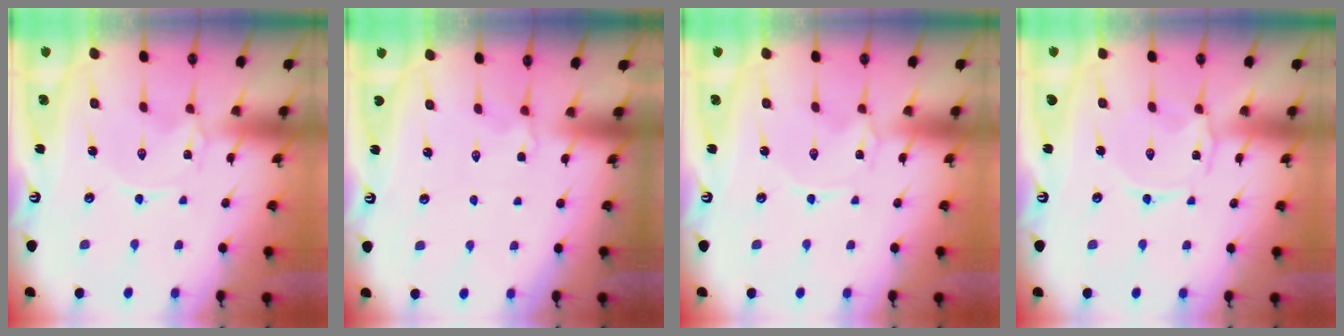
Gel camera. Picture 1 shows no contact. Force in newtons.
{"total": 2.2, "press": 1.9, "slide": 1.2}
{"total": 0.0}
{"total": 1.1, "press": 1.0, "slide": 0.4}